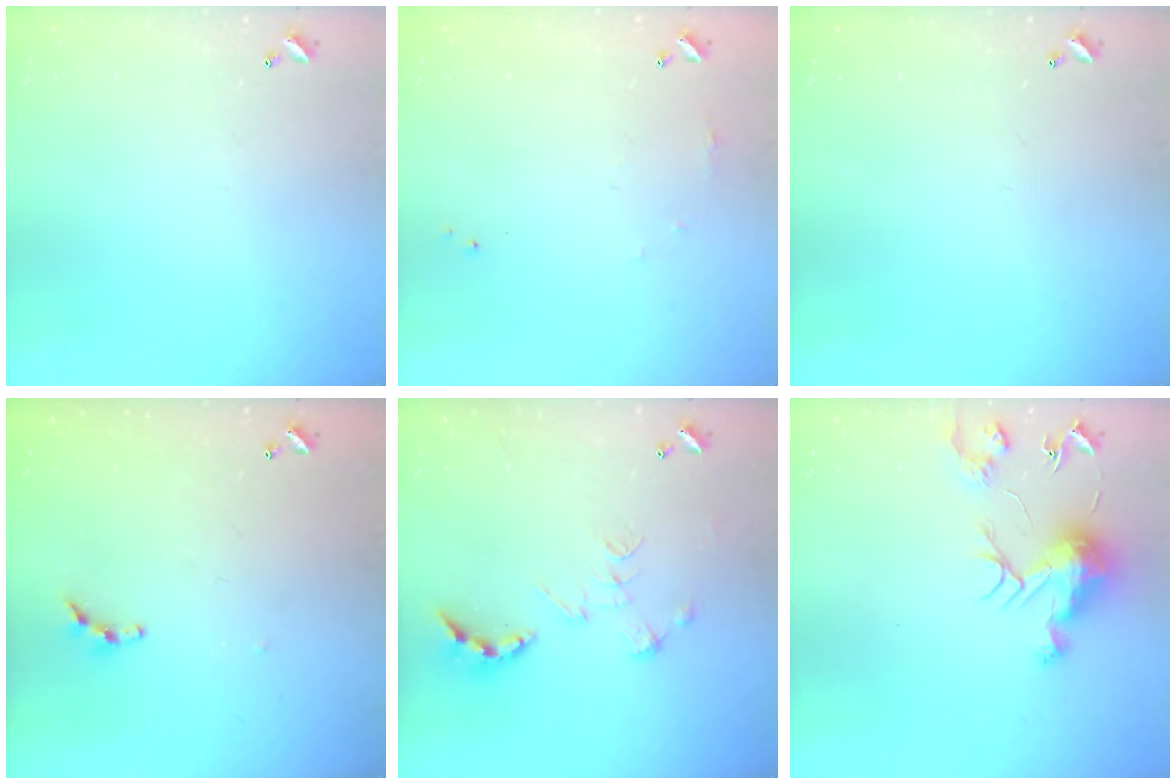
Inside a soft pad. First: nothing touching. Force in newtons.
{"total": 4.7, "press": 4.7, "slide": 0.7}
{"total": 0.0}
{"total": 5.5, "press": 5.5, "slide": 0.6}
{"total": 0.8, "press": 0.8, "slide": 0.3}
{"total": 10.0, "press": 10.0, "slide": 0.6}